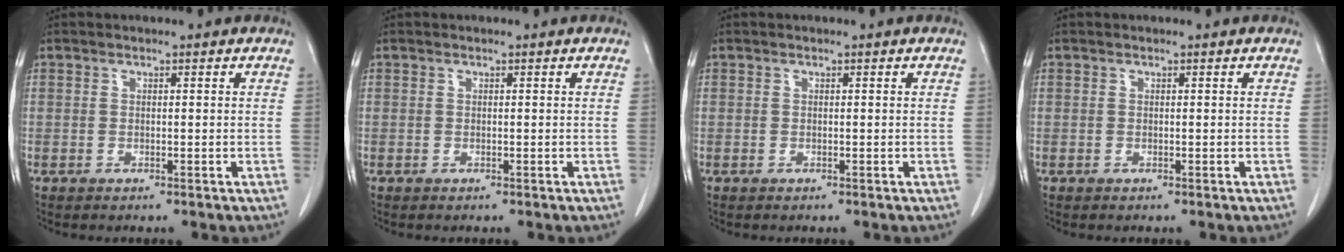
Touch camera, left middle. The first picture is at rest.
{"total": 0.0}
{"total": 0.0}
{"total": 0.0}